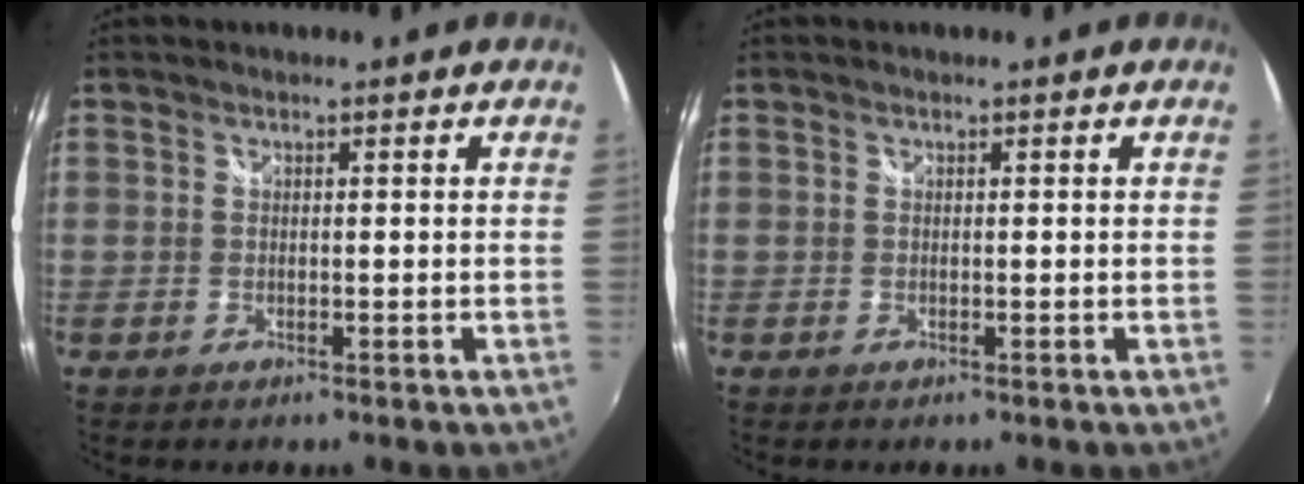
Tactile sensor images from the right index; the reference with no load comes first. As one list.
[{"total": 0.0}]